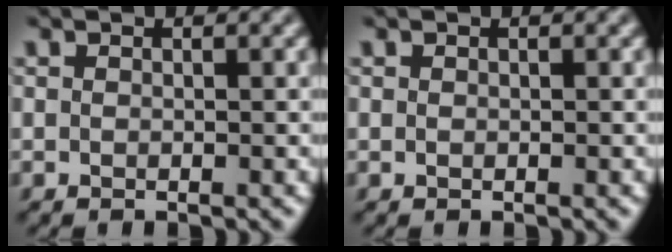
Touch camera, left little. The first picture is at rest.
{"total": 0.0}